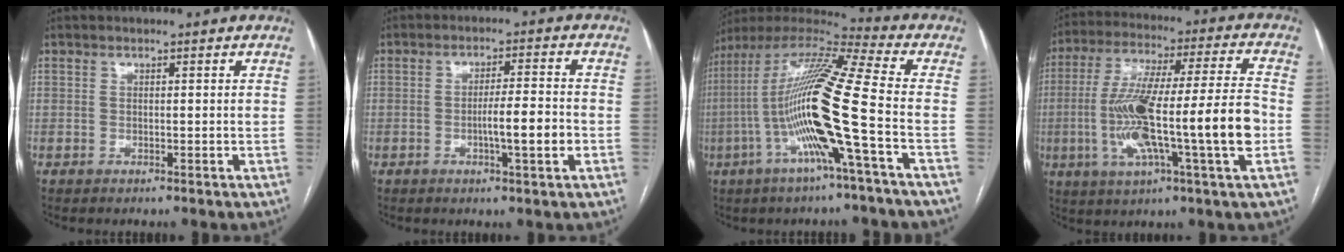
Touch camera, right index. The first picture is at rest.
{"total": 6.0, "force": [-1.6, 0.2, 5.8], "torque": [-0.094, 0.000, -0.026]}
{"total": 19.2, "force": [-4.3, -0.3, 18.7], "torque": [-0.365, 0.002, -0.094]}
{"total": 19.8, "force": [-3.7, 0.8, 19.4], "torque": [-0.344, 0.006, -0.063]}